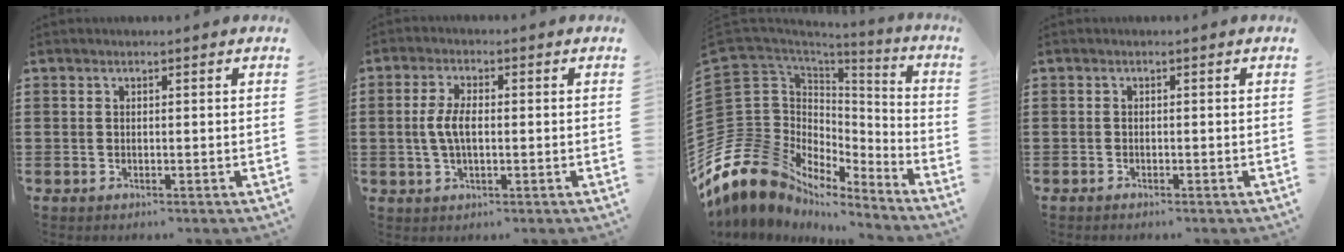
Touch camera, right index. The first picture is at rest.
{"total": 4.4, "force": [-0.2, 1.9, 4.0], "torque": [-0.098, -0.004, -0.011]}
{"total": 14.2, "force": [-7.3, 10.6, 5.9], "torque": [-0.185, -0.022, -0.132]}
{"total": 0.6, "force": [-0.6, 0.1, 0.1], "torque": [-0.003, -0.001, -0.013]}